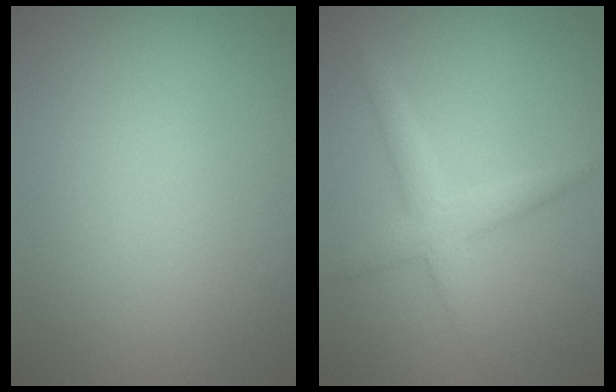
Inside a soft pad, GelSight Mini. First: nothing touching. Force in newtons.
{"total": 3.0, "press": 3.0, "slide": 0.1}